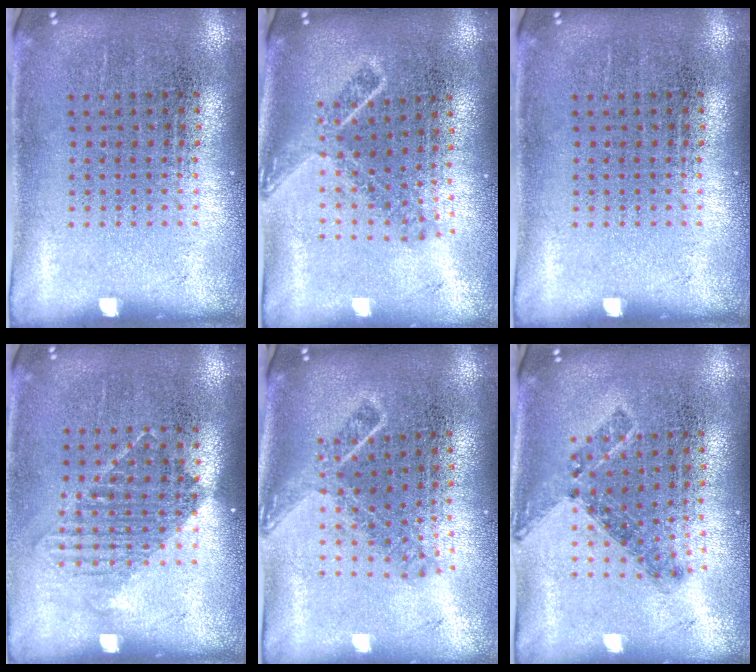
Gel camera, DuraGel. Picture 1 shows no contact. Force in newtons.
{"total": 1.8, "press": 1.3, "slide": 1.2}
{"total": 0.0}
{"total": 1.2, "press": 1.0, "slide": 0.7}
{"total": 1.7, "press": 1.3, "slide": 1.1}
{"total": 0.8, "press": 0.8, "slide": 0.3}